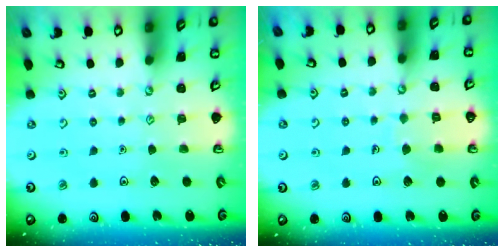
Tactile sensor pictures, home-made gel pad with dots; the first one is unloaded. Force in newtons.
{"total": 5.7, "press": 5.7, "slide": 0.2}